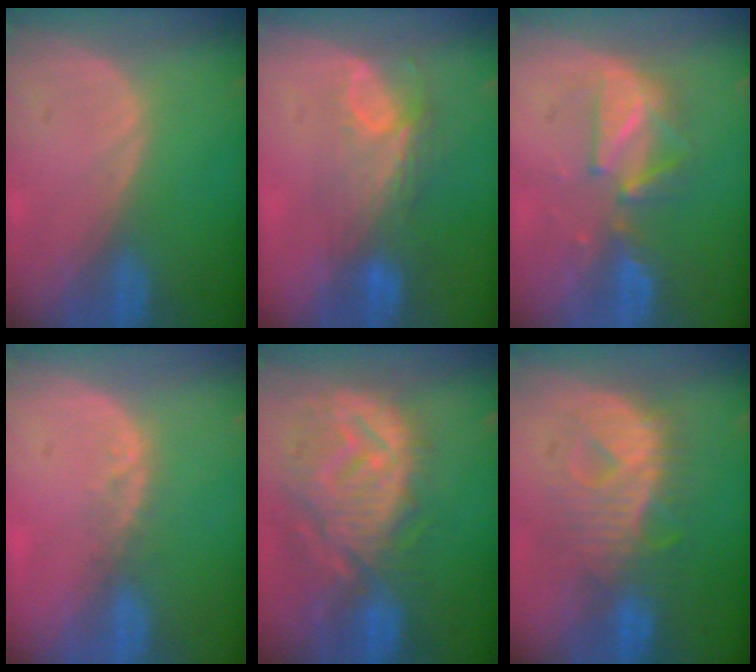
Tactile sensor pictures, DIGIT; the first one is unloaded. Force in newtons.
{"total": 7.5, "press": 6.6, "slide": 3.6}
{"total": 6.2, "press": 6.2, "slide": 0.6}
{"total": 2.1, "press": 1.8, "slide": 1.1}
{"total": 12.4, "press": 11.0, "slide": 5.7}
{"total": 9.1, "press": 9.1, "slide": 0.5}